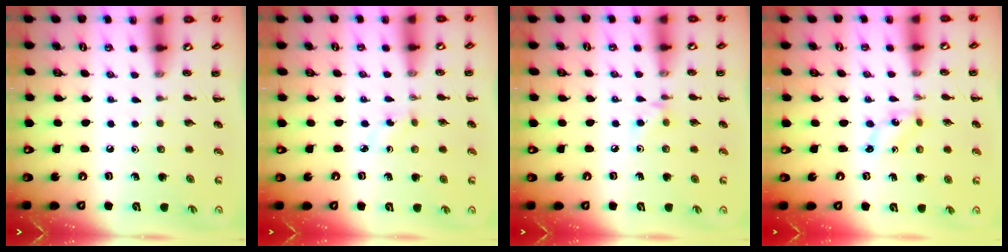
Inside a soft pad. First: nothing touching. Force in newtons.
{"total": 1.8, "press": 1.6, "slide": 0.7}
{"total": 4.4, "press": 4.1, "slide": 1.5}
{"total": 1.1, "press": 1.1, "slide": 0.1}